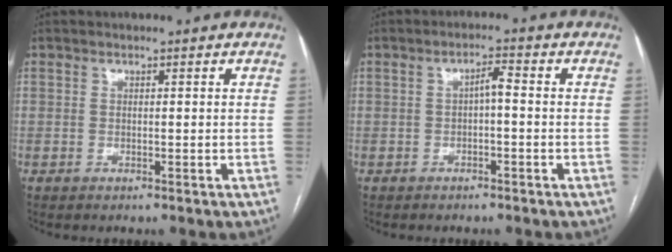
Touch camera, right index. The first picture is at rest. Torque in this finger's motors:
{"motor_torque": [0.61, -0.03, 0.30, 0.06]}